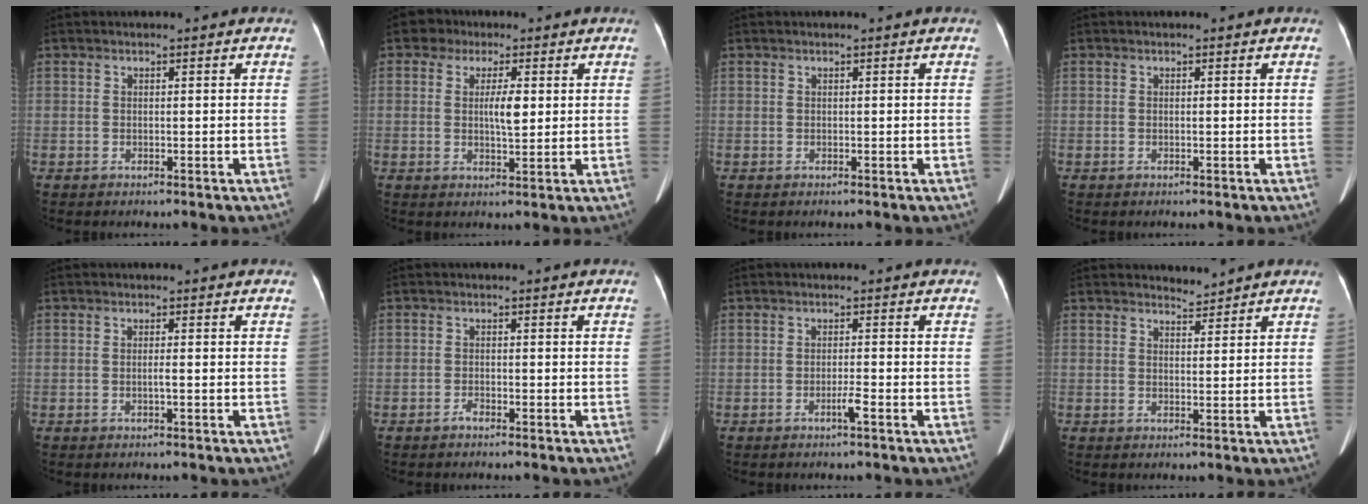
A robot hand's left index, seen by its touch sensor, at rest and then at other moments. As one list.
[{"total": 5.6, "force": [1.2, 3.1, 4.4], "torque": [-0.073, 0.015, 0.018]}, {"total": 0.0}, {"total": 0.0}, {"total": 1.0, "force": [-0.2, -0.1, 0.9], "torque": [-0.019, 0.000, -0.003]}, {"total": 0.9, "force": [-0.8, 0.2, 0.4], "torque": [-0.009, 0.001, -0.011]}, {"total": 1.7, "force": [-1.2, -0.4, 1.2], "torque": [-0.026, -0.006, -0.021]}, {"total": 1.8, "force": [1.8, 0.1, -0.3], "torque": [-0.004, -0.003, 0.030]}]